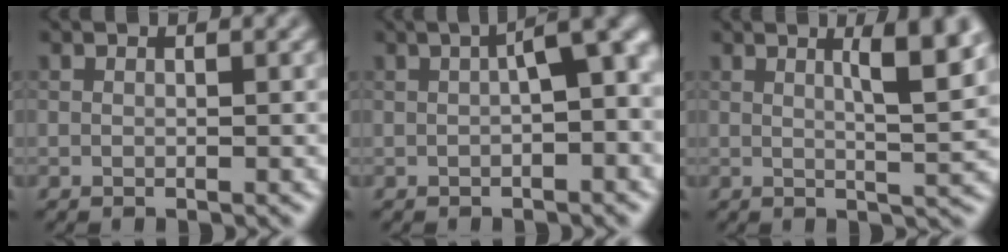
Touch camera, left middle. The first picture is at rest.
{"total": 4.9, "force": [0.4, 1.4, 4.7], "torque": [-0.056, 0.015, 0.004]}
{"total": 5.4, "force": [2.0, 1.2, 4.9], "torque": [-0.057, 0.003, 0.028]}